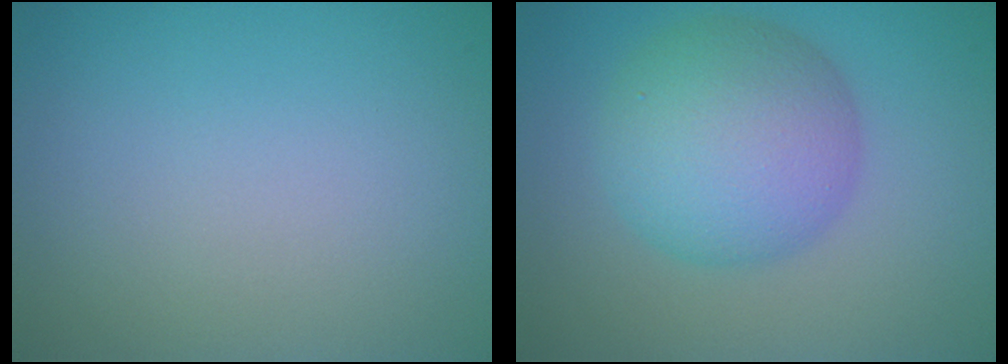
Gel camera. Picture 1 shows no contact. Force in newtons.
{"total": 7.4, "press": 7.4, "slide": 0.0}